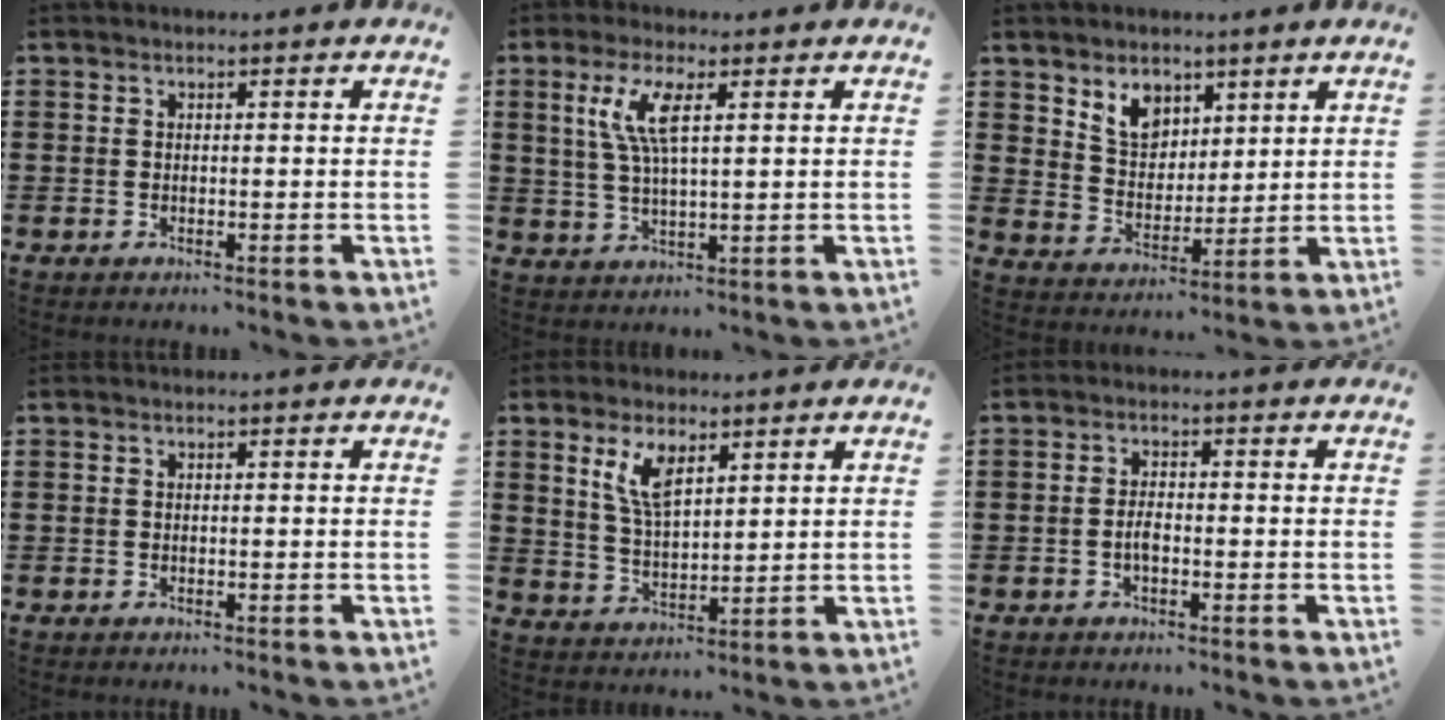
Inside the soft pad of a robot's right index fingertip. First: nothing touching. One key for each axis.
{"total": 6.6, "fx": 2.3, "fy": 1.8, "fz": 5.9, "tx": -0.131, "ty": 0.003, "tz": 0.035}
{"total": 6.1, "fx": 3.9, "fy": 4.3, "fz": 2.1, "tx": -0.054, "ty": 0.003, "tz": 0.070}
{"total": 0.0}
{"total": 6.4, "fx": 3.4, "fy": 2.4, "fz": 4.8, "tx": -0.102, "ty": 0.004, "tz": 0.061}
{"total": 2.4, "fx": -0.7, "fy": 1.0, "fz": 2.1, "tx": -0.049, "ty": 0.001, "tz": -0.016}